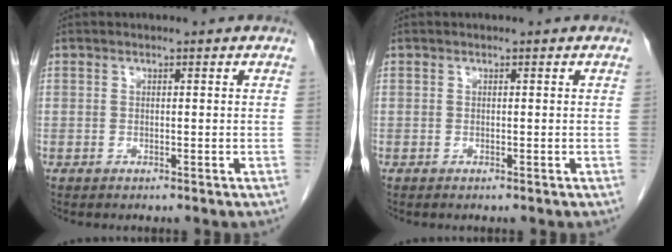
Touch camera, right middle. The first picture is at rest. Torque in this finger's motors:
{"motor_torque": [-0.23, -0.15, -0.01, -0.01]}